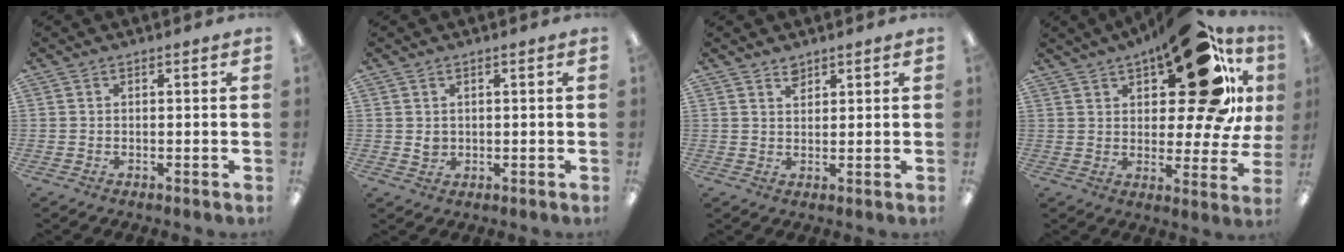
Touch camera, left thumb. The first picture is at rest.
{"total": 3.3, "force": [1.0, 2.7, 1.7], "torque": [-0.034, -0.004, 0.016]}
{"total": 2.3, "force": [2.0, 0.9, 0.6], "torque": [-0.007, -0.006, 0.037]}
{"total": 23.9, "force": [12.2, 8.8, 18.6], "torque": [-0.253, -0.070, 0.191]}